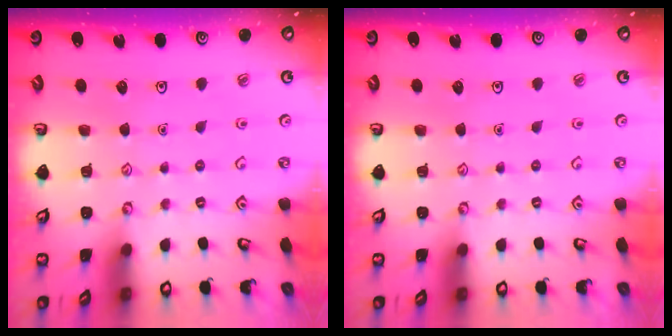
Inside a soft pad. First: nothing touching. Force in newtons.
{"total": 0.0}